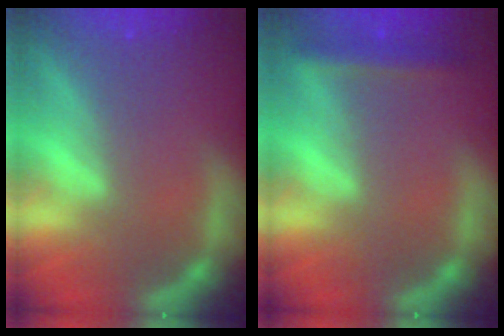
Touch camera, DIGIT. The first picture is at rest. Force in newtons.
{"total": 2.4}